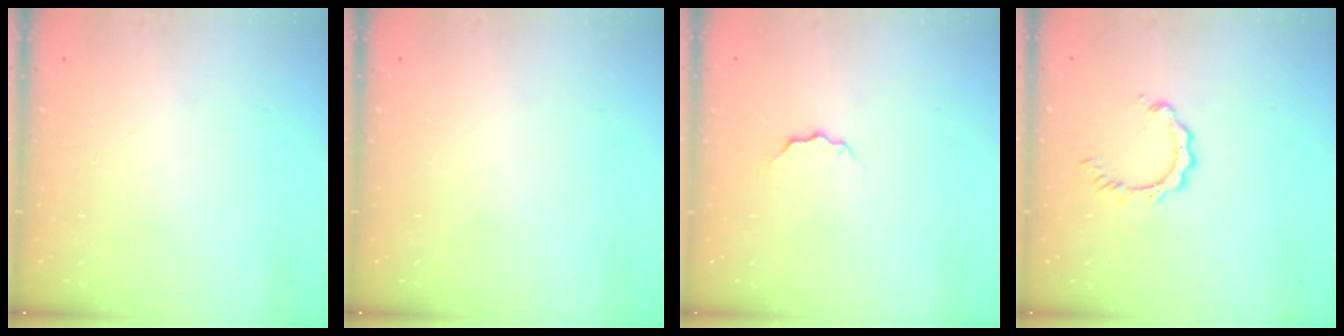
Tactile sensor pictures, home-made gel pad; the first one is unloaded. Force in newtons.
{"total": 0.0}
{"total": 3.8, "press": 3.8, "slide": 0.4}
{"total": 3.8, "press": 3.7, "slide": 0.2}